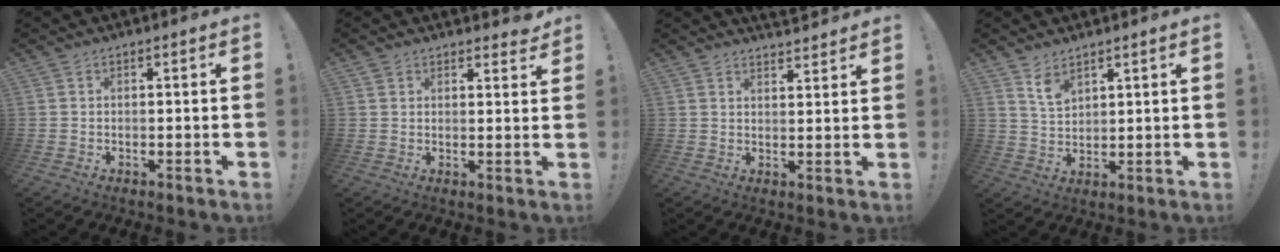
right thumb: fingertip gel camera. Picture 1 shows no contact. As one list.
[{"total": 3.4, "force": [2.7, 1.9, 0.6], "torque": [-0.006, -0.013, 0.051]}, {"total": 3.9, "force": [3.7, 0.8, 0.9], "torque": [-0.003, -0.029, 0.065]}, {"total": 6.2, "force": [4.7, 3.3, 2.5], "torque": [-0.033, -0.031, 0.085]}]